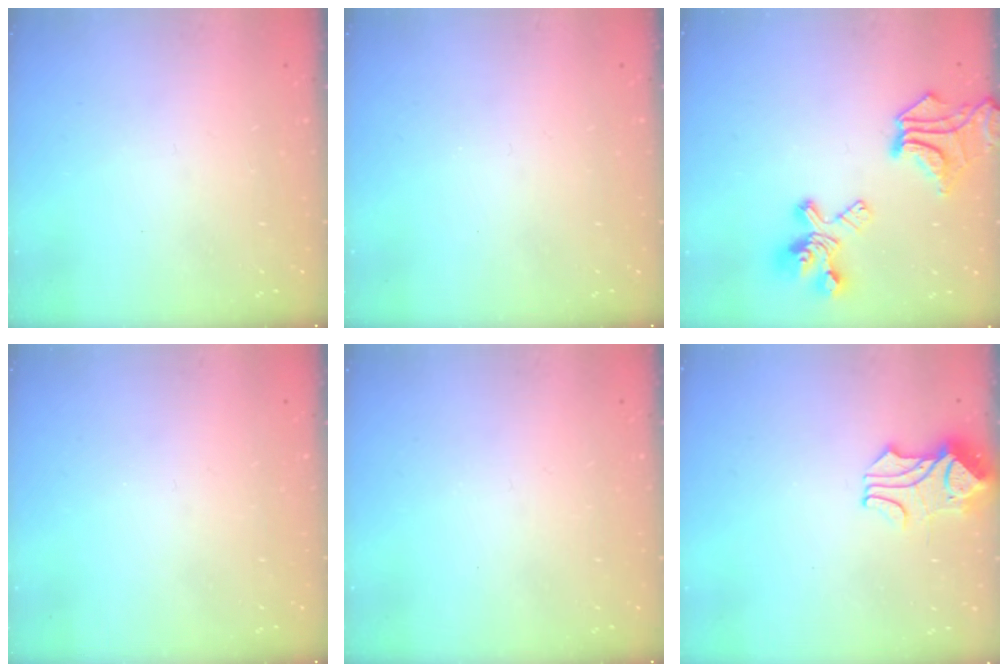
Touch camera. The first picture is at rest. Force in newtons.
{"total": 0.0}
{"total": 11.7, "press": 11.5, "slide": 2.2}
{"total": 0.0}
{"total": 0.0}
{"total": 1.6, "press": 1.3, "slide": 1.0}